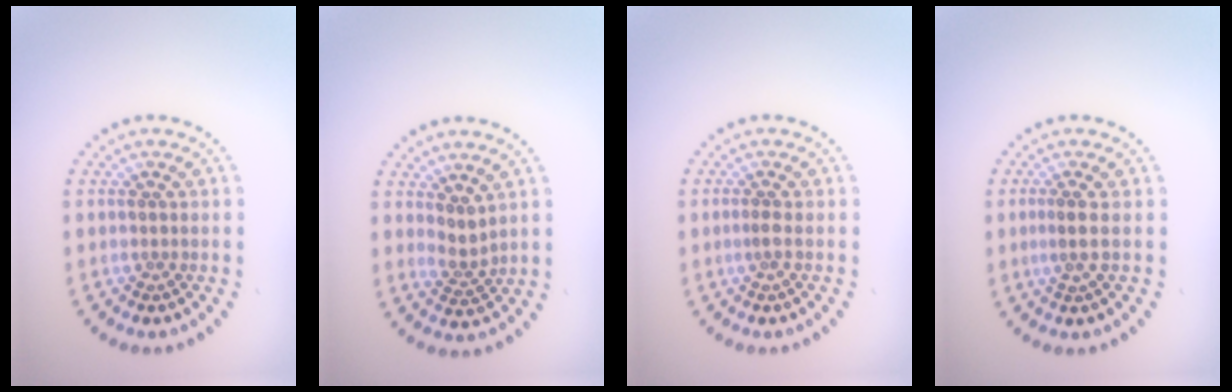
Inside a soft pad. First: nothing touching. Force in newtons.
{"total": 1.7, "press": 1.3, "slide": 1.1}
{"total": 0.9, "press": 0.6, "slide": 0.7}
{"total": 1.6, "press": 1.3, "slide": 1.0}